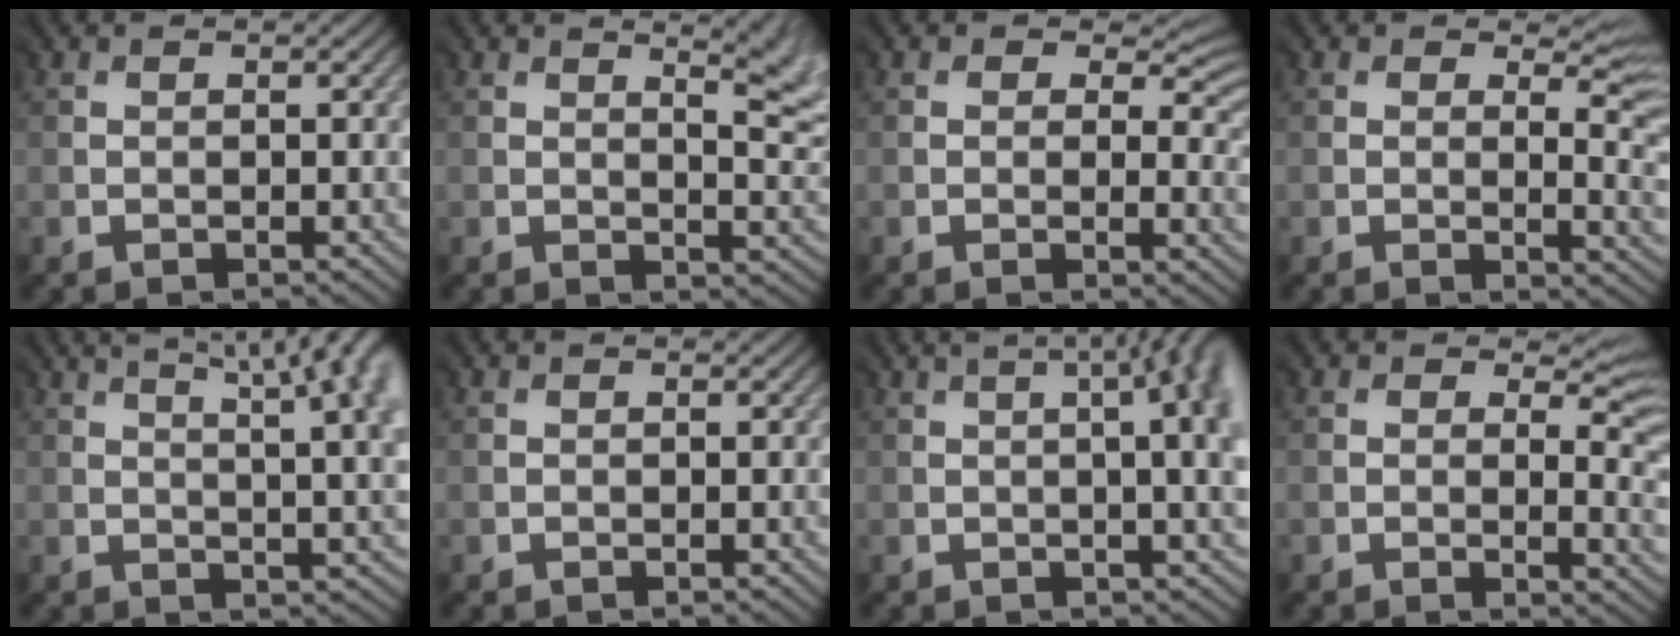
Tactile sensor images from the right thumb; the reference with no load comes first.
{"total": 5.9, "force": [2.8, 1.6, 4.9], "torque": [-0.048, 0.008, 0.037]}
{"total": 5.5, "force": [1.7, 3.2, 4.1], "torque": [-0.058, -0.008, 0.025]}
{"total": 6.1, "force": [1.9, 2.8, 5.1], "torque": [-0.077, -0.011, 0.031]}
{"total": 14.3, "force": [5.8, 4.9, 12.2], "torque": [-0.131, 0.057, 0.072]}
{"total": 0.0}
{"total": 11.8, "force": [1.7, 4.3, 10.8], "torque": [-0.111, 0.048, 0.016]}
{"total": 6.0, "force": [1.8, 3.0, 4.9], "torque": [-0.073, -0.011, 0.030]}